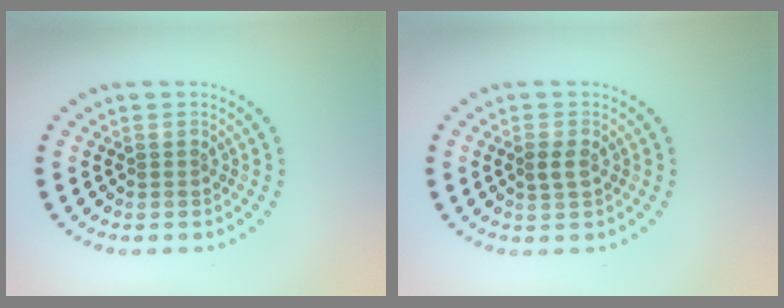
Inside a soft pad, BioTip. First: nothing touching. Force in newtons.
{"total": 1.5, "press": 1.5, "slide": 0.1}